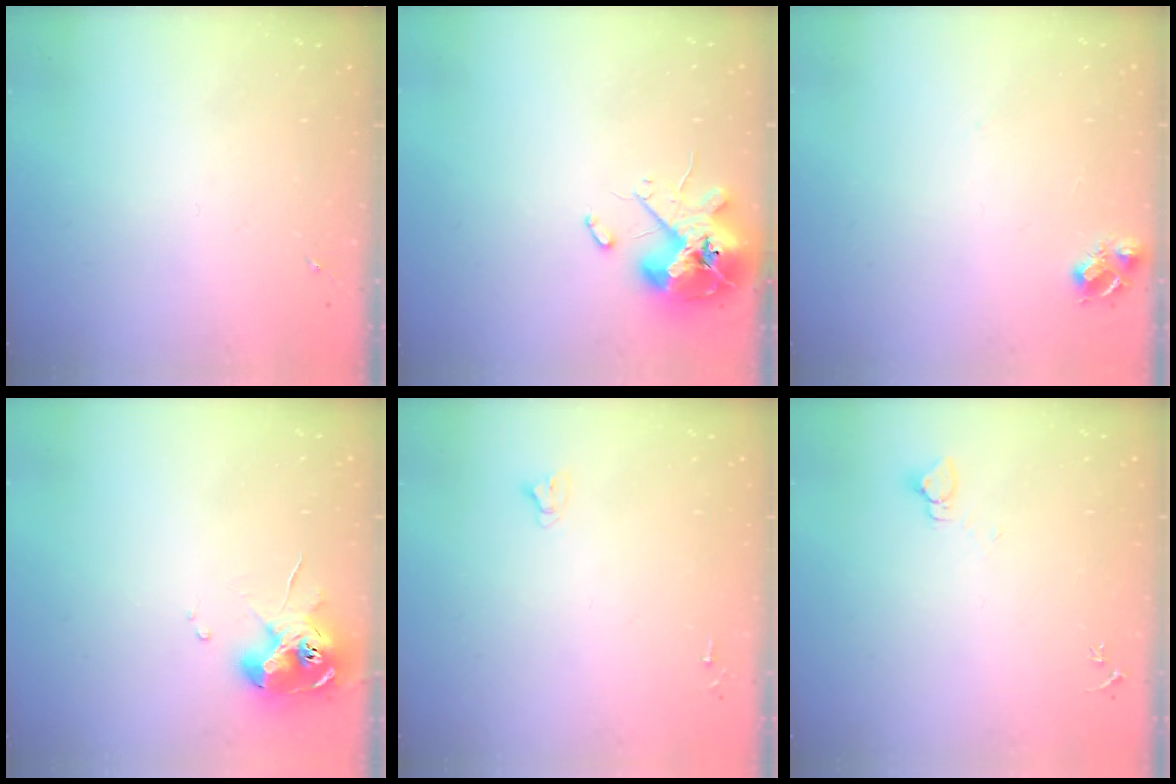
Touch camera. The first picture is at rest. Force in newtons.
{"total": 13.9, "press": 13.7, "slide": 2.2}
{"total": 7.3, "press": 7.2, "slide": 0.8}
{"total": 10.5, "press": 10.4, "slide": 1.3}
{"total": 2.7, "press": 2.7, "slide": 0.2}
{"total": 2.7, "press": 2.7, "slide": 0.1}